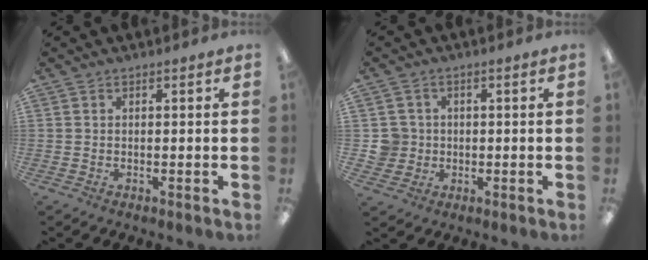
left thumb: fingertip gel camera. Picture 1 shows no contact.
{"total": 4.8, "force": [0.2, 4.8, 0.7], "torque": [-0.016, 0.011, 0.005]}